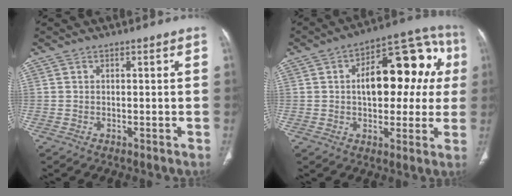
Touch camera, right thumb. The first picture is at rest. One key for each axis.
{"total": 19.7, "fx": 3.0, "fy": 10.6, "fz": 16.2, "tx": -0.177, "ty": 0.040, "tz": 0.036}